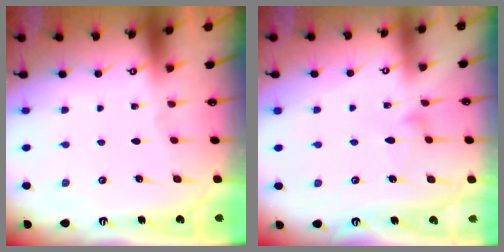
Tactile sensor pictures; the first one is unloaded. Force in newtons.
{"total": 5.1, "press": 5.1, "slide": 0.3}